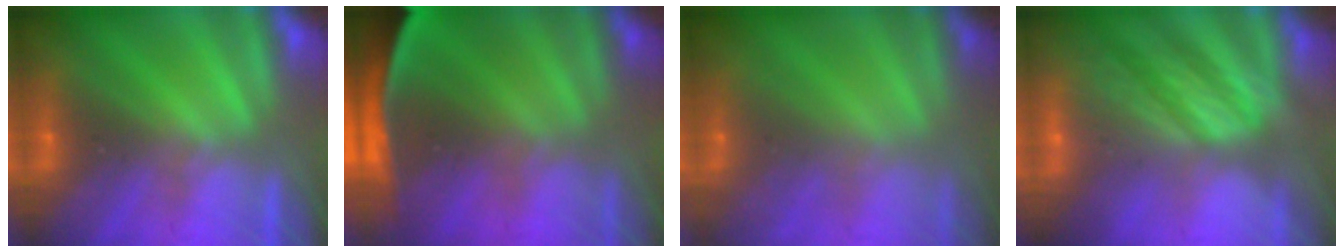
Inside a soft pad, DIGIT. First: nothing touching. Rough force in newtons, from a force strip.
{"total": 9.1}
{"total": 7.1}
{"total": 8.0}